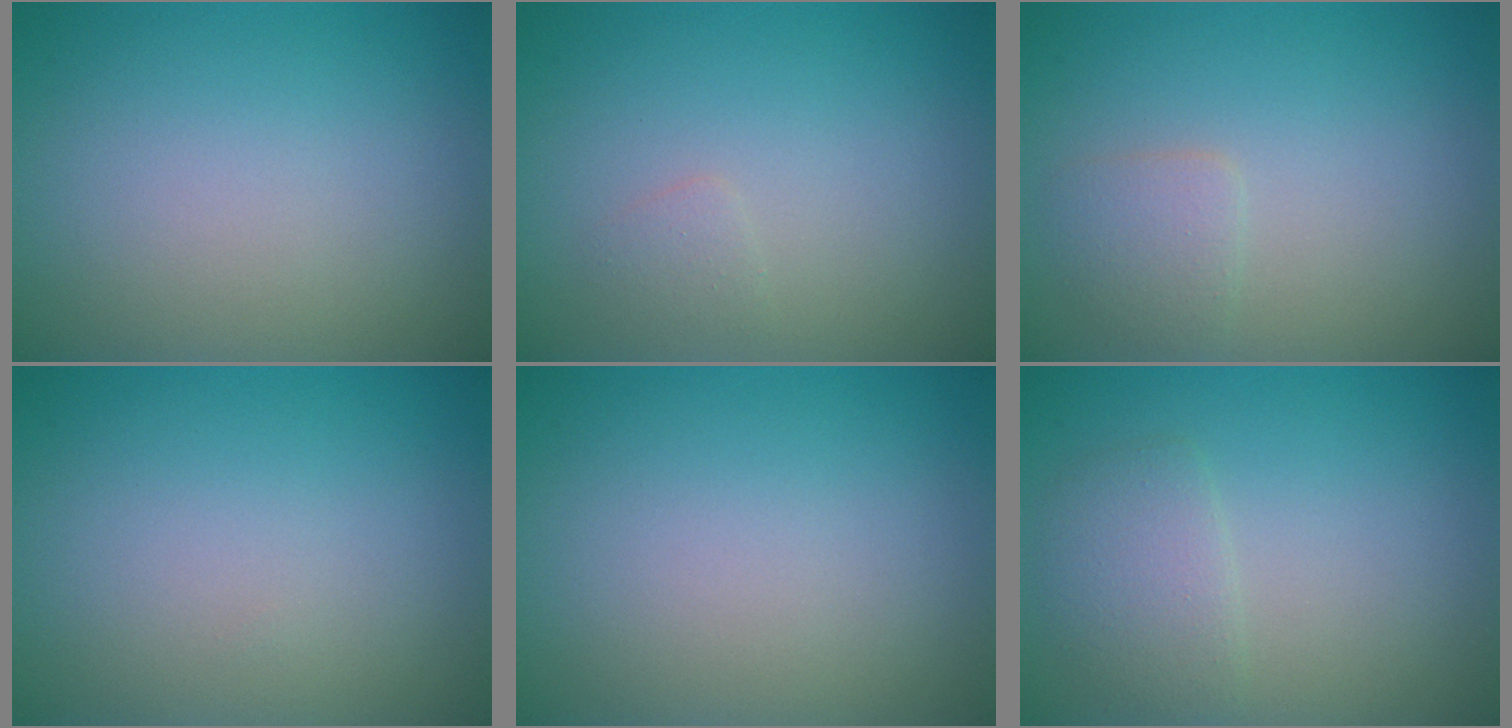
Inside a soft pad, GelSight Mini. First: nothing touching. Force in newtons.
{"total": 0.8, "press": 0.8, "slide": 0.1}
{"total": 1.6, "press": 1.6, "slide": 0.1}
{"total": 0.0}
{"total": 0.0}
{"total": 2.3, "press": 2.3, "slide": 0.0}